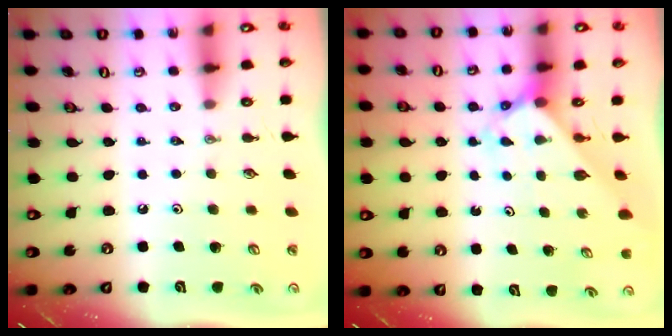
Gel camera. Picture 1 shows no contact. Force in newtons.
{"total": 2.5, "press": 2.5, "slide": 0.2}